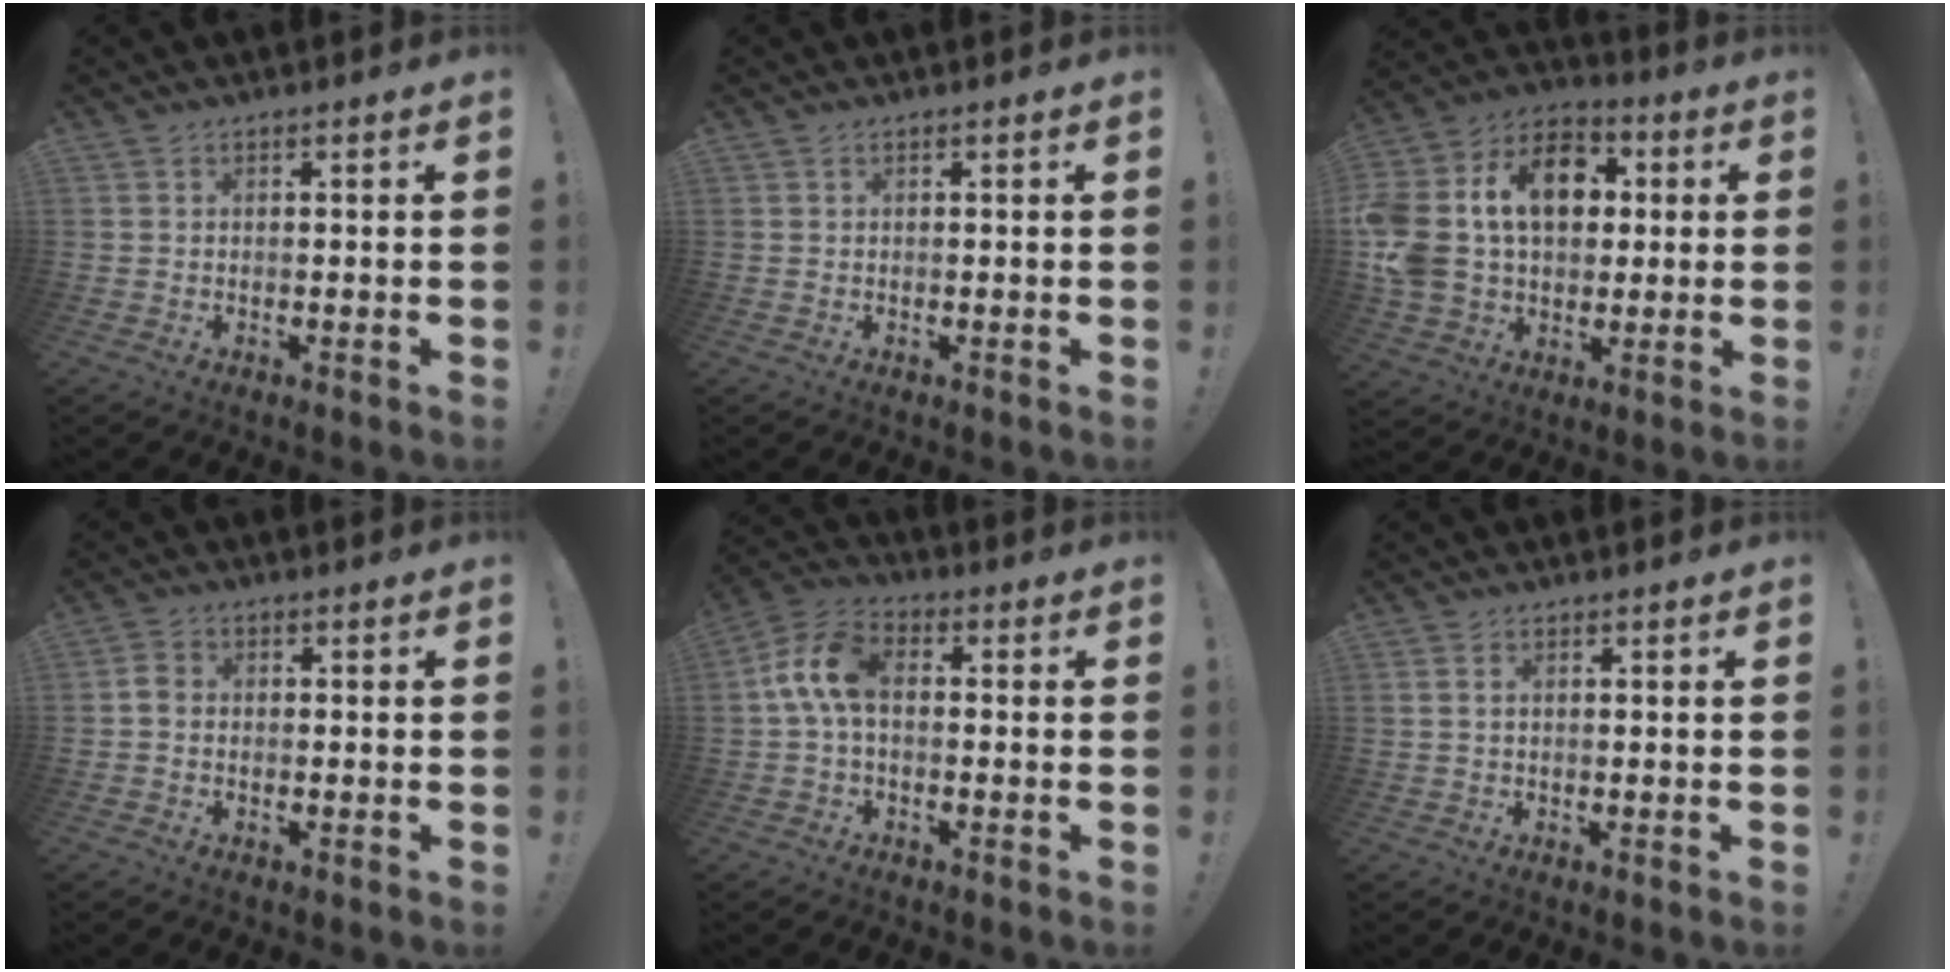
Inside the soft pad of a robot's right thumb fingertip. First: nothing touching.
{"total": 0.0}
{"total": 22.1, "force": [4.8, 16.2, 14.3], "torque": [-0.261, 0.001, 0.096]}
{"total": 2.9, "force": [-0.4, 2.2, 1.8], "torque": [-0.037, 0.014, -0.004]}
{"total": 10.6, "force": [0.6, 6.2, 8.5], "torque": [-0.170, 0.011, 0.015]}
{"total": 1.7, "force": [0.7, 1.3, 0.9], "torque": [-0.015, 0.003, 0.012]}